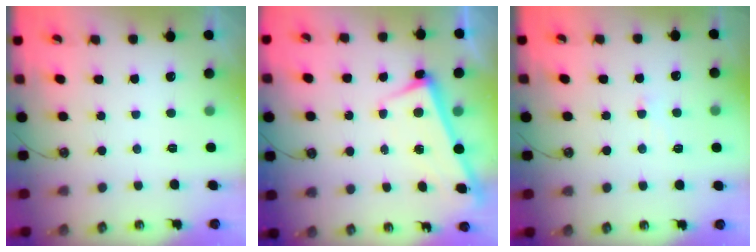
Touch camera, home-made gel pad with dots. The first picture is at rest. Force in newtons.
{"total": 2.8, "press": 2.7, "slide": 0.4}
{"total": 1.2, "press": 1.0, "slide": 0.6}